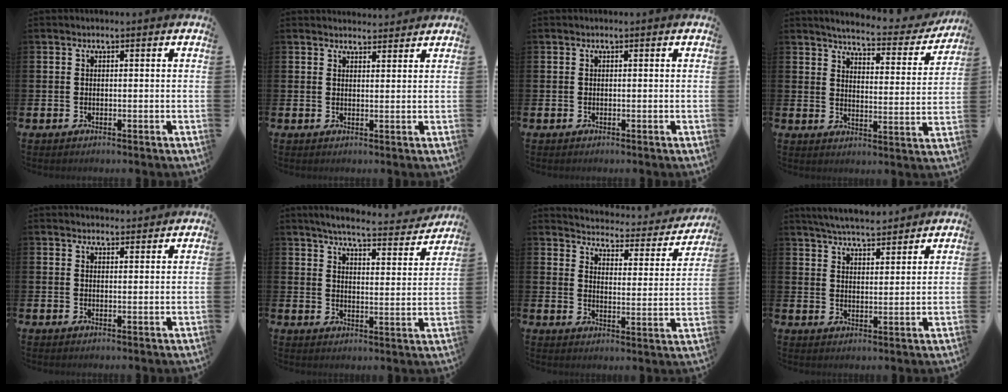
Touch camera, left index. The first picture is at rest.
{"total": 2.4, "force": [2.4, 0.5, -0.1], "torque": [0.009, -0.017, 0.041]}
{"total": 0.0}
{"total": 4.8, "force": [4.6, 0.6, 1.5], "torque": [-0.044, -0.035, 0.071]}
{"total": 2.1, "force": [2.1, 0.4, 0.0], "torque": [0.008, -0.013, 0.035]}
{"total": 5.8, "force": [5.4, 0.5, 1.9], "torque": [-0.050, -0.036, 0.090]}
{"total": 4.1, "force": [4.0, 1.0, 0.6], "torque": [-0.030, -0.042, 0.059]}
{"total": 5.6, "force": [5.4, 0.6, 0.9], "torque": [-0.029, -0.028, 0.097]}